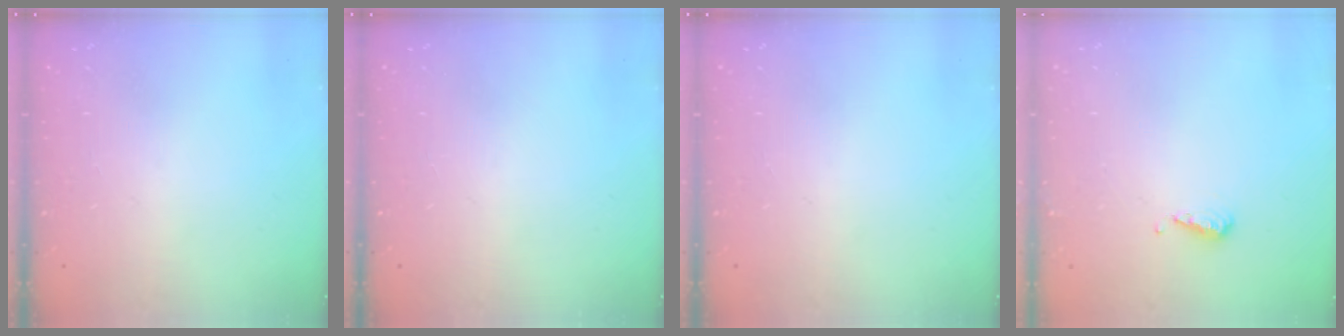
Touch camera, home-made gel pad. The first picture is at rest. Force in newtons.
{"total": 0.0}
{"total": 0.0}
{"total": 3.8, "press": 3.7, "slide": 0.3}